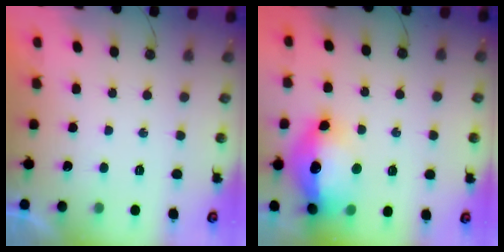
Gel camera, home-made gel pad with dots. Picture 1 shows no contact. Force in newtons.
{"total": 18.1, "press": 18.1, "slide": 1.8}